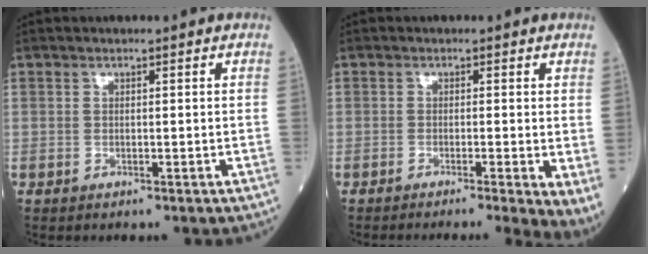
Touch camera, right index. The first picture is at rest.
{"total": 5.7, "force": [-3.2, -0.2, 4.8], "torque": [-0.046, -0.016, -0.051]}